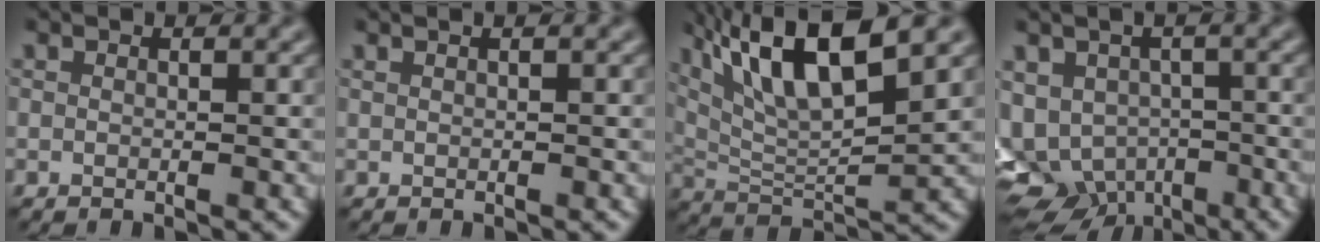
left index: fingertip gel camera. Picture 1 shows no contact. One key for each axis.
{"total": 1.3, "fx": 0.7, "fy": 0.6, "fz": 0.9, "tx": -0.005, "ty": -0.004, "tz": 0.000}
{"total": 10.4, "fx": 5.3, "fy": 2.8, "fz": 8.4, "tx": -0.146, "ty": 0.008, "tz": 0.098}
{"total": 8.9, "fx": -3.9, "fy": 6.4, "fz": 4.8, "tx": -0.071, "ty": -0.017, "tz": -0.047}